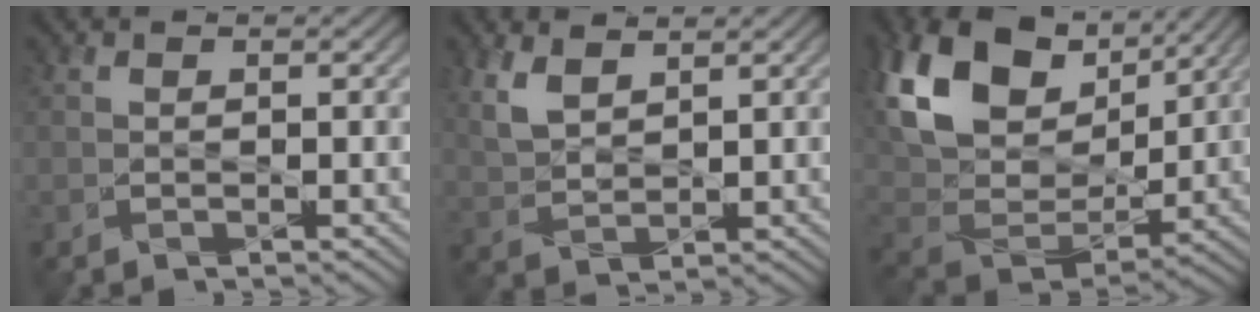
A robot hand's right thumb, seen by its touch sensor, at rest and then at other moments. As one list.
[{"total": 5.1, "force": [3.2, 2.4, 3.2], "torque": [-0.087, 0.000, 0.070]}, {"total": 17.0, "force": [7.4, 11.1, 10.5], "torque": [-0.271, 0.019, 0.148]}]